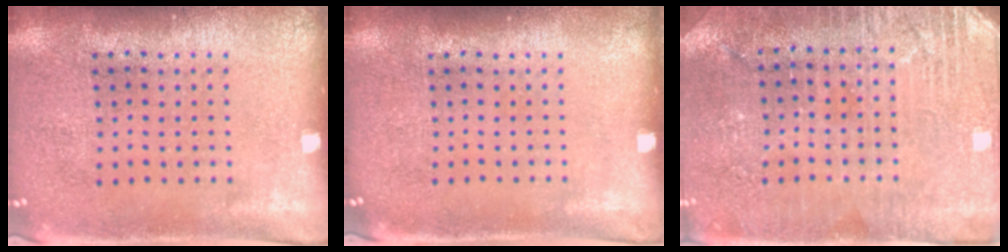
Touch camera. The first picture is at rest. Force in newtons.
{"total": 0.0}
{"total": 2.9, "press": 2.9, "slide": 0.4}